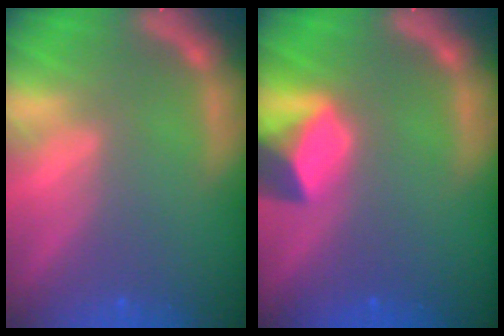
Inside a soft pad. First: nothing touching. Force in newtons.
{"total": 4.4}